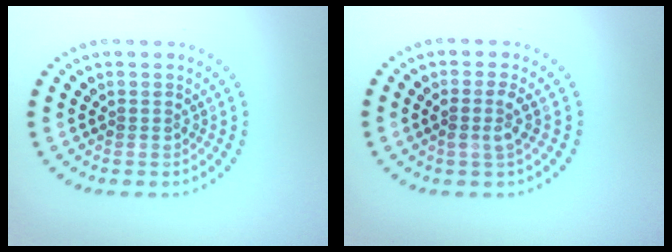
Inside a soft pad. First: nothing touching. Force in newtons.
{"total": 1.8, "press": 1.4, "slide": 1.1}